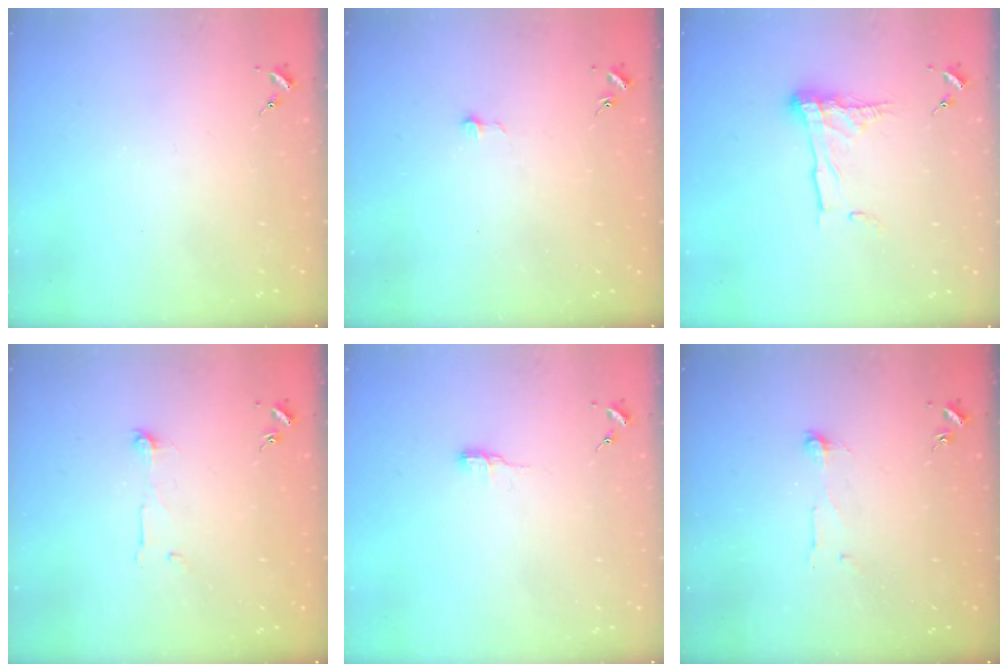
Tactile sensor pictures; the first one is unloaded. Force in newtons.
{"total": 2.6, "press": 2.6, "slide": 0.2}
{"total": 11.8, "press": 11.7, "slide": 1.1}
{"total": 4.3, "press": 4.3, "slide": 0.4}
{"total": 5.1, "press": 5.0, "slide": 0.5}
{"total": 4.1, "press": 4.1, "slide": 0.3}